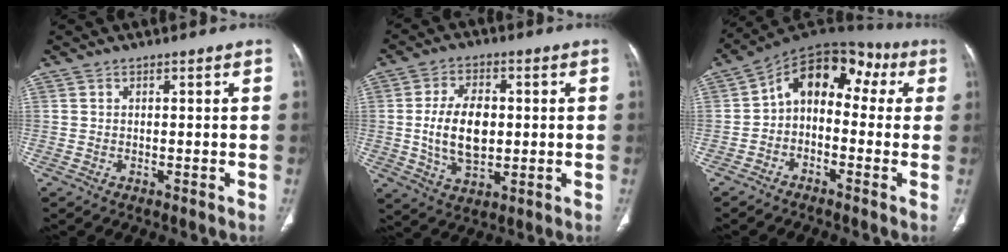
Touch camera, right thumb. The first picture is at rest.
{"total": 11.0, "force": [0.1, 6.7, 8.7], "torque": [-0.145, 0.001, 0.009]}
{"total": 12.6, "force": [0.8, 8.6, 9.2], "torque": [-0.090, 0.059, -0.009]}